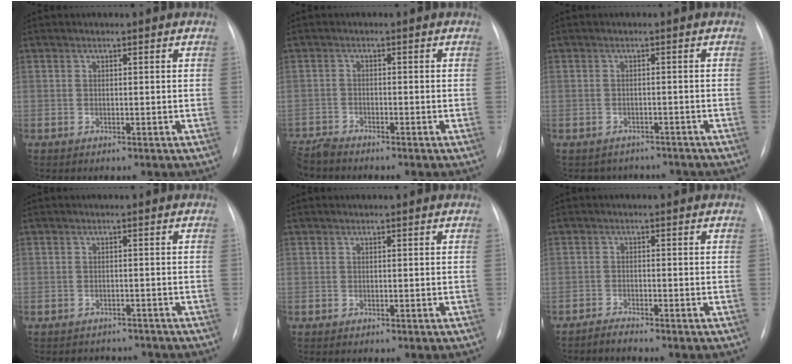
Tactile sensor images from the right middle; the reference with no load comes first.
{"total": 3.4, "force": [-3.4, -0.1, 0.3], "torque": [-0.004, -0.017, -0.068]}
{"total": 5.2, "force": [-4.6, 2.4, -0.1], "torque": [0.006, 0.014, -0.051]}
{"total": 3.7, "force": [-3.3, 1.7, -0.2], "torque": [0.005, 0.008, -0.043]}
{"total": 0.0}
{"total": 1.3, "force": [-1.3, -0.1, 0.1], "torque": [-0.006, -0.003, -0.024]}